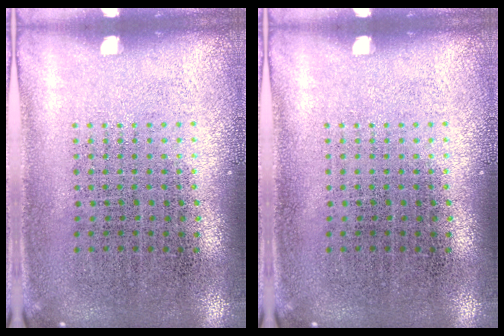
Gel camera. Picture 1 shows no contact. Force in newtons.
{"total": 0.0}